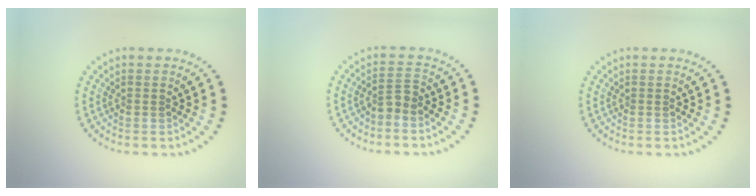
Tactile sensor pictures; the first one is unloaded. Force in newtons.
{"total": 1.7, "press": 1.3, "slide": 1.1}
{"total": 0.0}